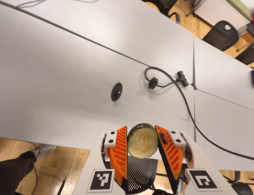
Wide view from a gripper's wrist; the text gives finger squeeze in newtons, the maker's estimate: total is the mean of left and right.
{"total": 4.3, "left": 4.5, "right": 4.1}